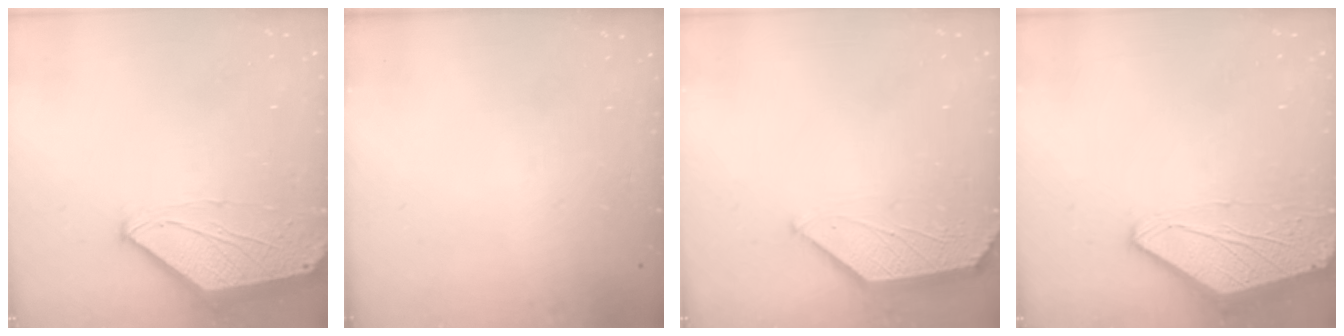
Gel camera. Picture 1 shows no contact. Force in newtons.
{"total": 0.0}
{"total": 1.2, "press": 1.1, "slide": 0.3}
{"total": 0.0}